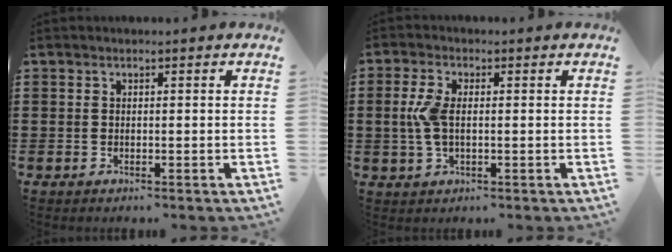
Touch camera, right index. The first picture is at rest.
{"total": 5.1, "force": [0.1, 2.2, 4.5], "torque": [-0.118, -0.005, -0.008]}